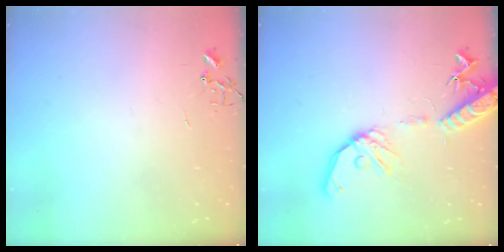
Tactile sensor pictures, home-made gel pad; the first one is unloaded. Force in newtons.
{"total": 16.3, "press": 16.0, "slide": 3.2}